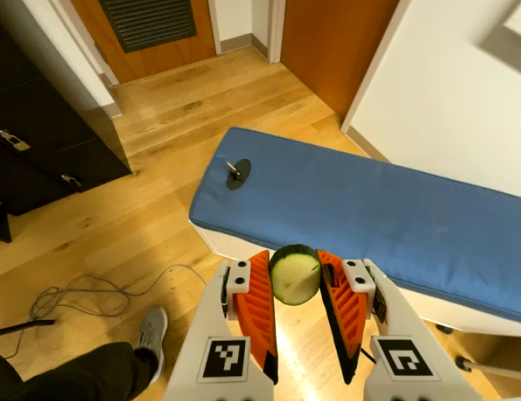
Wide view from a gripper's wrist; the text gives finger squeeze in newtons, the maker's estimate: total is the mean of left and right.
{"total": 9.5, "left": 9.2, "right": 9.8}